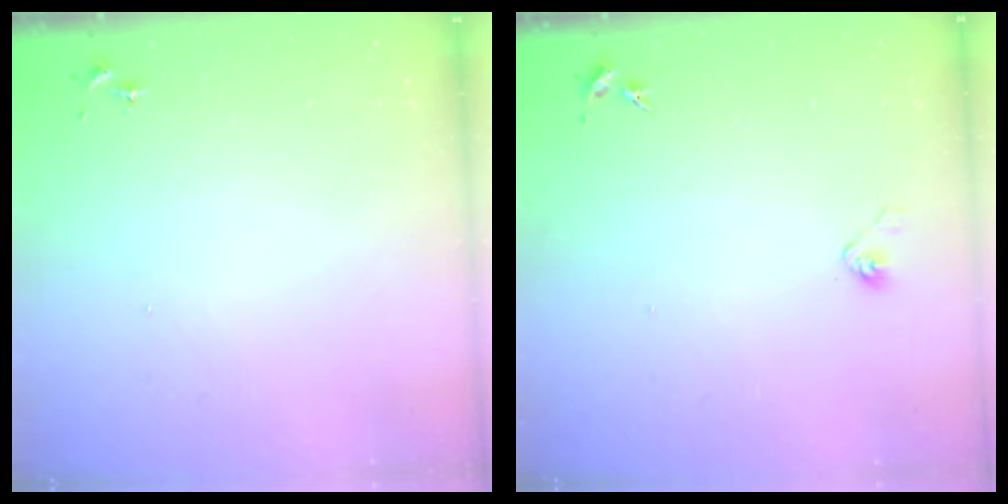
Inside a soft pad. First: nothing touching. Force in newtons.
{"total": 3.0, "press": 2.9, "slide": 0.9}